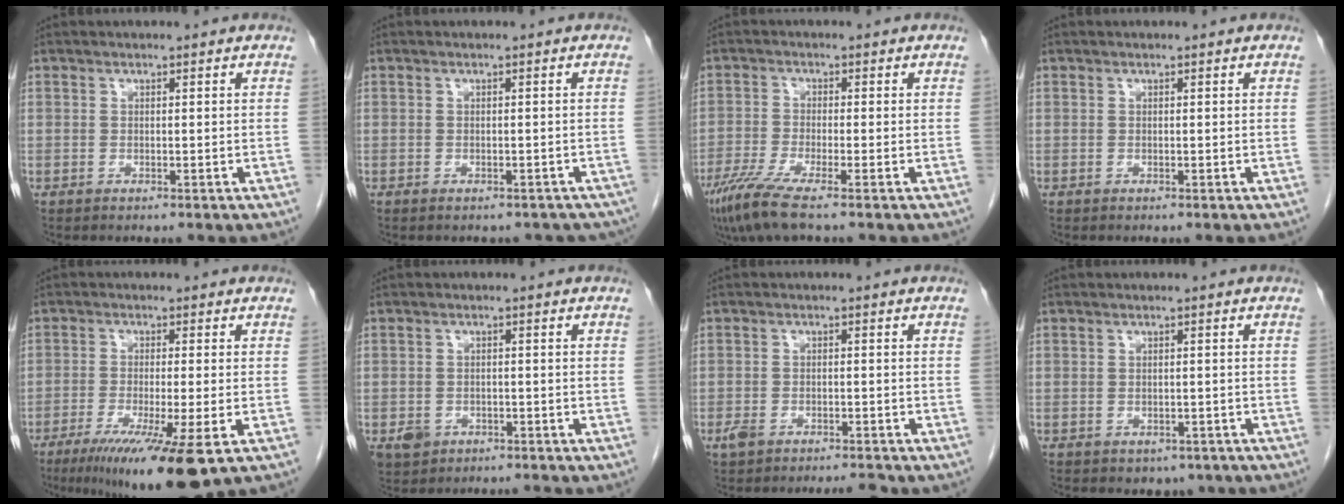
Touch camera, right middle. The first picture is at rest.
{"total": 7.5, "force": [-6.2, 3.6, 2.2], "torque": [-0.019, 0.005, -0.060]}
{"total": 6.4, "force": [-4.5, -0.1, 4.5], "torque": [-0.088, -0.020, -0.089]}
{"total": 0.0}
{"total": 12.3, "force": [-7.2, -0.1, 9.9], "torque": [-0.152, -0.038, -0.116]}
{"total": 2.8, "force": [-1.6, 2.1, 0.8], "torque": [-0.020, 0.002, -0.022]}
{"total": 3.4, "force": [-2.6, 1.1, 1.9], "torque": [-0.045, 0.002, -0.042]}
{"total": 3.1, "force": [-2.2, 2.0, 0.7], "torque": [-0.005, 0.004, -0.024]}